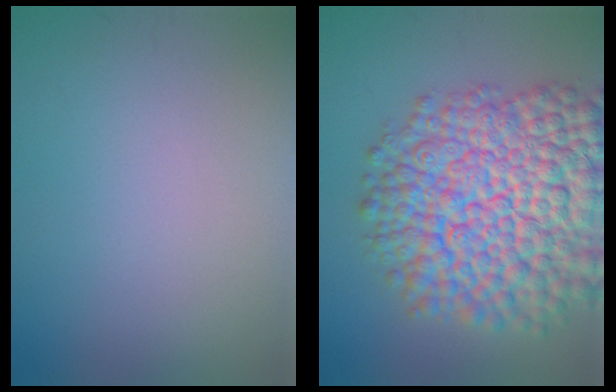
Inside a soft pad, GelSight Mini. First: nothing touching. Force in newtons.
{"total": 15.3, "press": 15.3, "slide": 0.7}